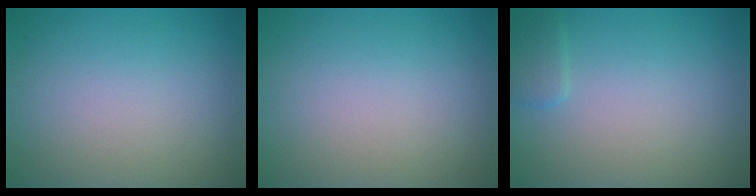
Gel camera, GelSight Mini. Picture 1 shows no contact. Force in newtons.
{"total": 0.0}
{"total": 1.2, "press": 1.2, "slide": 0.1}